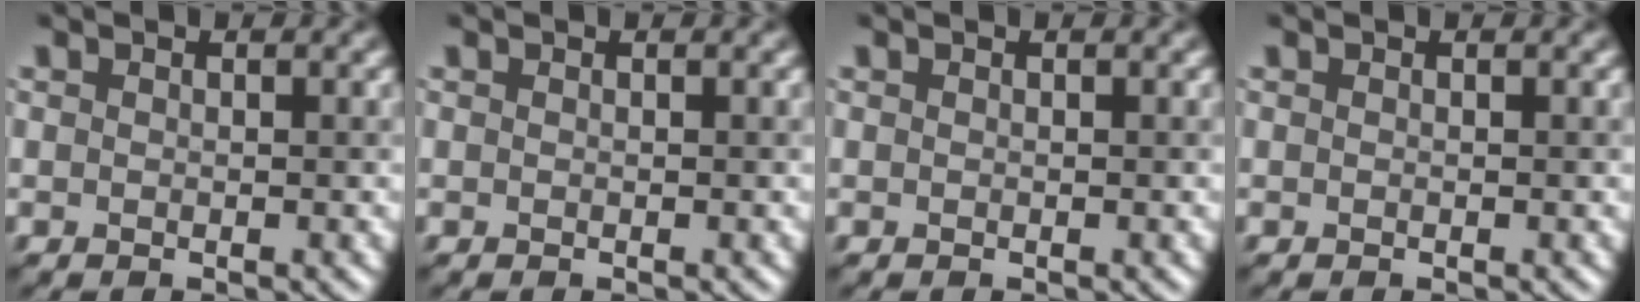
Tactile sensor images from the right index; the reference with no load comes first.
{"total": 0.0}
{"total": 0.0}
{"total": 0.0}